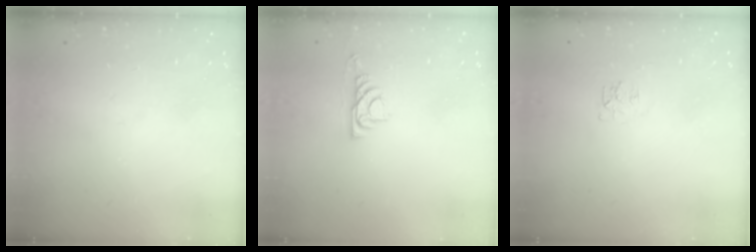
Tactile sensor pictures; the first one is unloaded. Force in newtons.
{"total": 5.0, "press": 4.9, "slide": 0.7}
{"total": 4.6, "press": 4.5, "slide": 0.5}